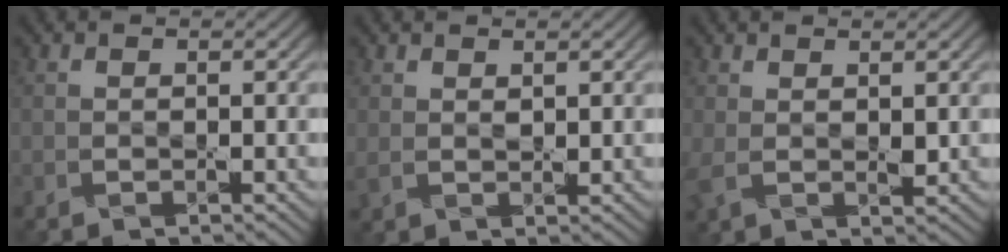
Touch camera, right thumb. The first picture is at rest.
{"total": 1.7, "force": [1.0, 0.9, 1.1], "torque": [-0.027, -0.004, 0.023]}
{"total": 3.3, "force": [1.0, 1.6, 2.7], "torque": [-0.072, -0.003, 0.020]}